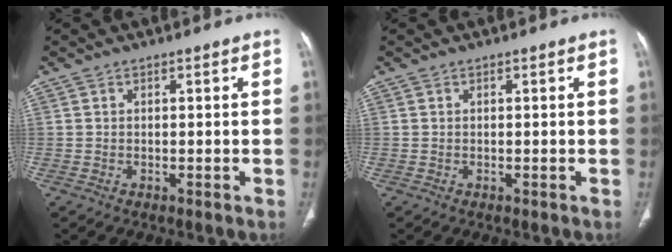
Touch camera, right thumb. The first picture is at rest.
{"total": 0.0}